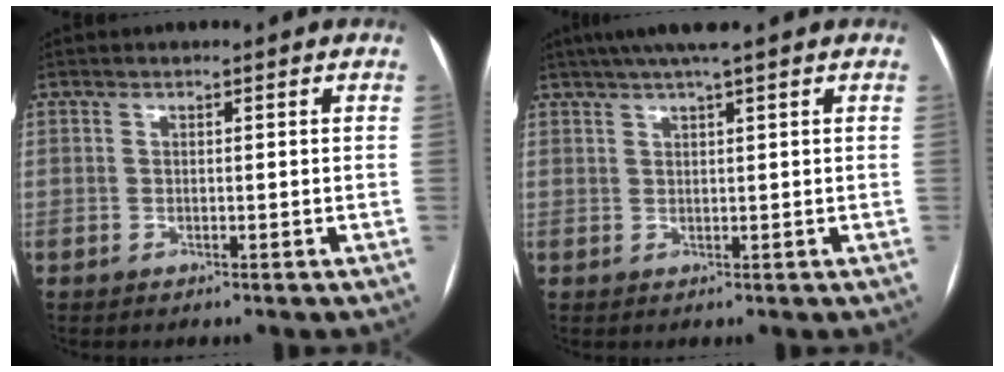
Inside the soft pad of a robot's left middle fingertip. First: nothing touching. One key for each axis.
{"total": 5.6, "fx": 4.3, "fy": -0.6, "fz": 3.5, "tx": -0.055, "ty": 0.029, "tz": 0.072}